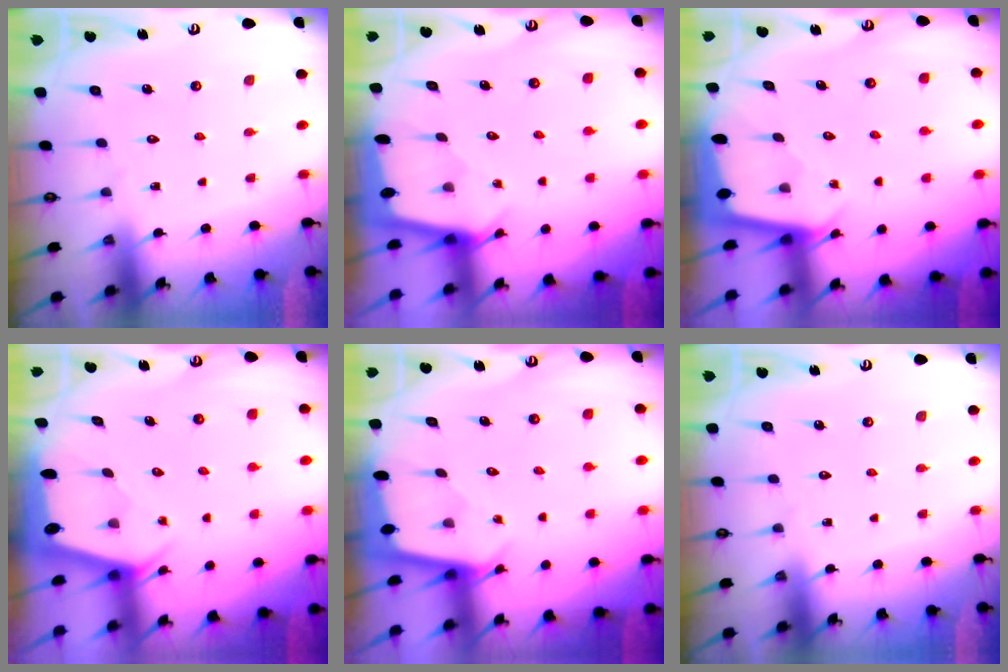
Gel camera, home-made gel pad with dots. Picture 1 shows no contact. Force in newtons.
{"total": 2.2, "press": 2.2, "slide": 0.3}
{"total": 1.8, "press": 1.7, "slide": 0.1}
{"total": 1.9, "press": 1.8, "slide": 0.3}
{"total": 1.7, "press": 1.7, "slide": 0.1}
{"total": 0.0}